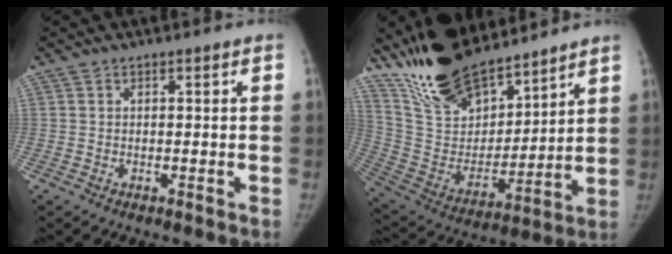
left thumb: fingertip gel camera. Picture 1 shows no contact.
{"total": 20.7, "force": [17.1, 7.9, 8.6], "torque": [-0.123, -0.089, 0.320]}